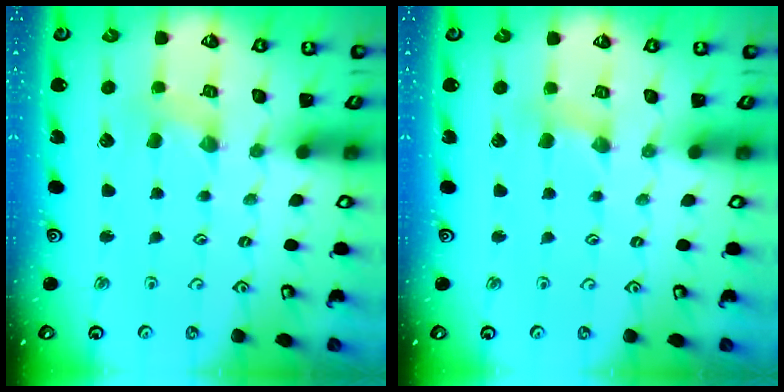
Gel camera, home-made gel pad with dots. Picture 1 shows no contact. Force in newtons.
{"total": 1.5, "press": 1.5, "slide": 0.3}